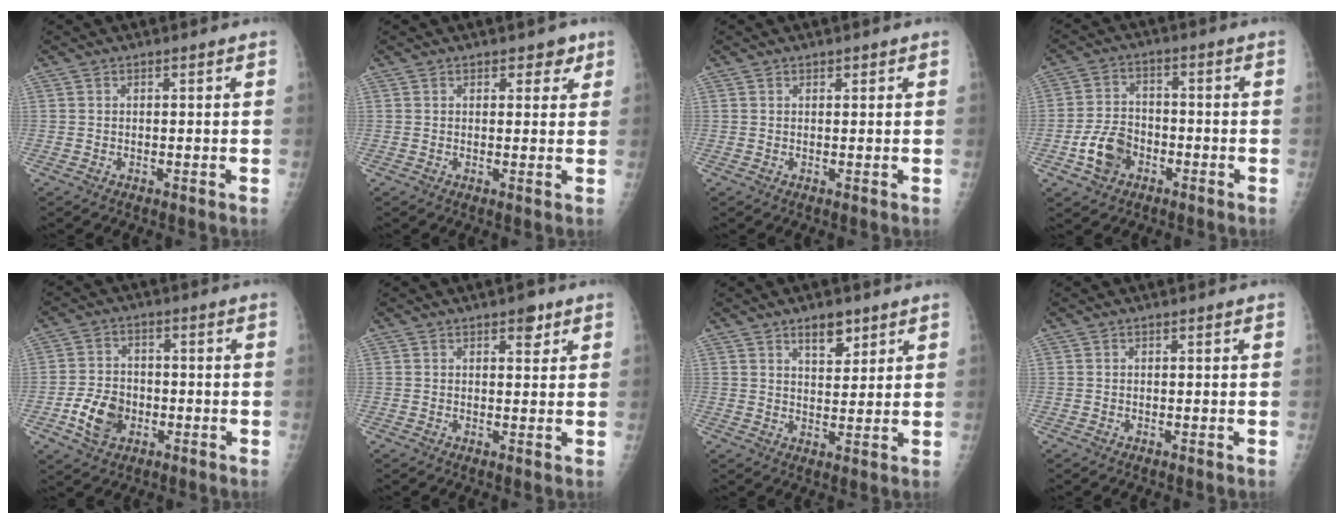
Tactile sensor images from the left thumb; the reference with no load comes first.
{"total": 2.8, "force": [1.7, 1.8, 1.3], "torque": [0.009, -0.006, 0.019]}
{"total": 0.6, "force": [0.5, 0.4, 0.2], "torque": [0.001, -0.003, 0.006]}
{"total": 7.9, "force": [-3.3, 5.9, 4.1], "torque": [-0.064, 0.023, -0.060]}
{"total": 7.7, "force": [-2.9, 5.7, 4.3], "torque": [-0.065, 0.017, -0.052]}
{"total": 2.8, "force": [1.7, 1.5, 1.7], "torque": [-0.008, -0.006, 0.022]}
{"total": 5.5, "force": [3.6, 2.7, 3.2], "torque": [-0.028, -0.023, 0.058]}
{"total": 0.0}